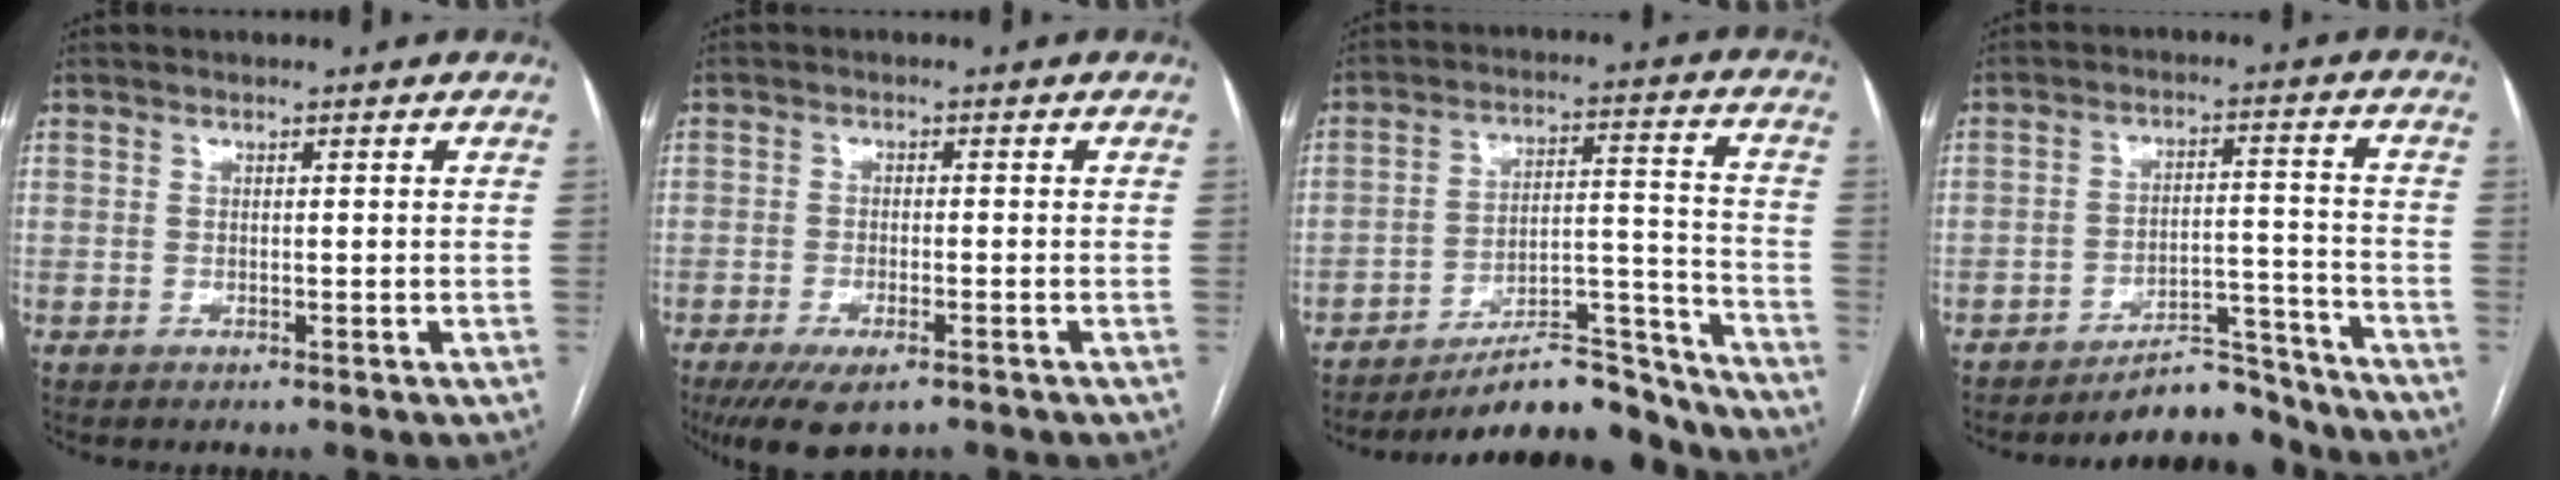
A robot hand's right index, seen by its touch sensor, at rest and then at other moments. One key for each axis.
{"total": 7.0, "fx": -4.7, "fy": 2.2, "fz": 4.7, "tx": -0.076, "ty": -0.013, "tz": -0.076}
{"total": 15.3, "fx": -14.4, "fy": 2.7, "fz": 4.5, "tx": -0.052, "ty": 0.047, "tz": -0.223}
{"total": 8.0, "fx": -7.7, "fy": 1.9, "fz": 0.9, "tx": 0.002, "ty": 0.041, "tz": -0.123}